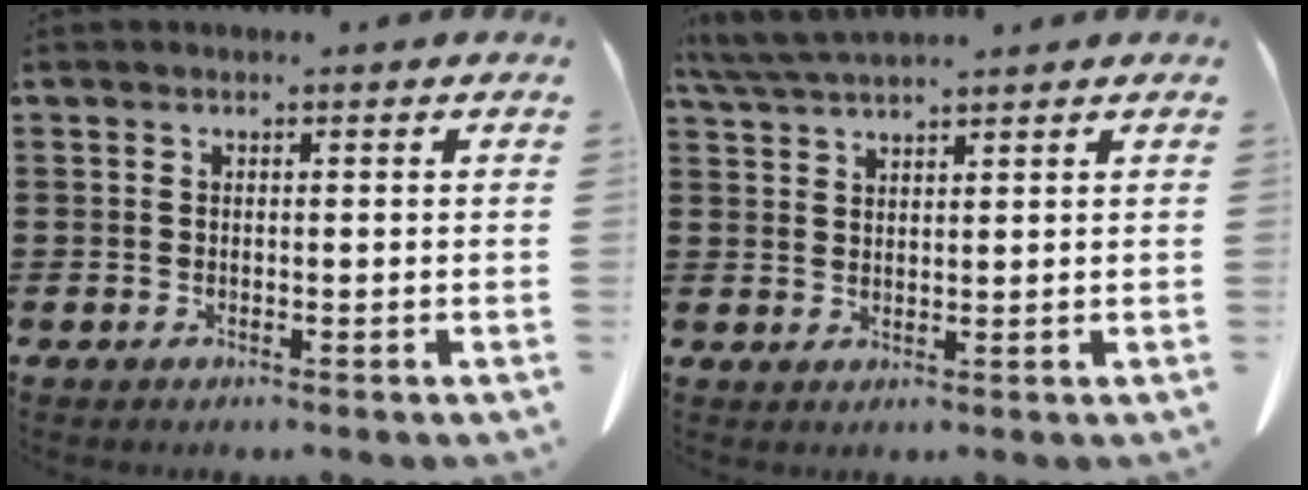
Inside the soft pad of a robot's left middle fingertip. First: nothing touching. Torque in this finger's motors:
{"motor_torque": [0.66, -0.27, 0.06, 0.08]}